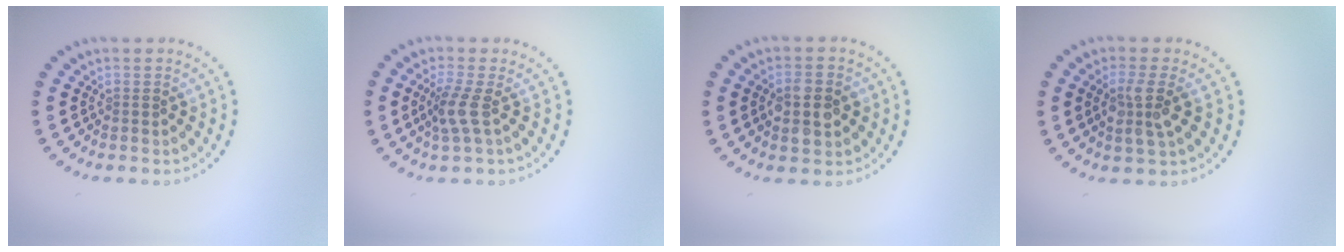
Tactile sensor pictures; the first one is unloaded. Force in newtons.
{"total": 2.4, "press": 1.8, "slide": 1.6}
{"total": 3.8, "press": 3.8, "slide": 0.2}
{"total": 3.0, "press": 2.7, "slide": 1.2}